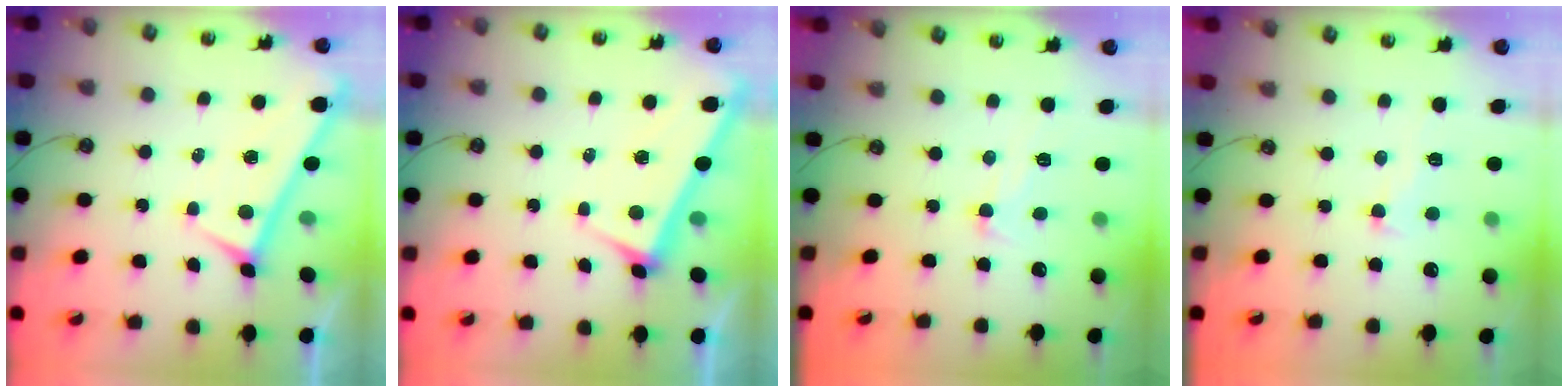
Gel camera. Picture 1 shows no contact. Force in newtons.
{"total": 3.8, "press": 3.8, "slide": 0.1}
{"total": 7.5, "press": 7.4, "slide": 0.9}
{"total": 2.4, "press": 2.2, "slide": 1.0}